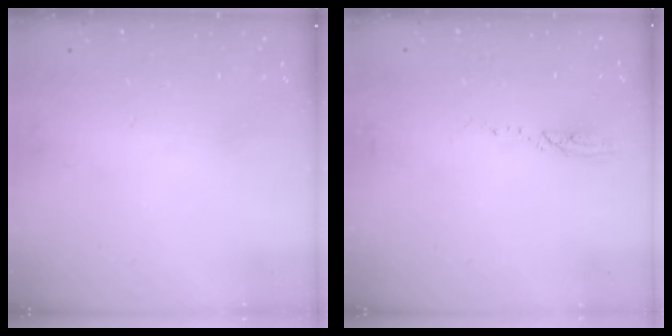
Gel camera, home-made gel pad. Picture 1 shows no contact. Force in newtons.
{"total": 2.4, "press": 2.4, "slide": 0.3}